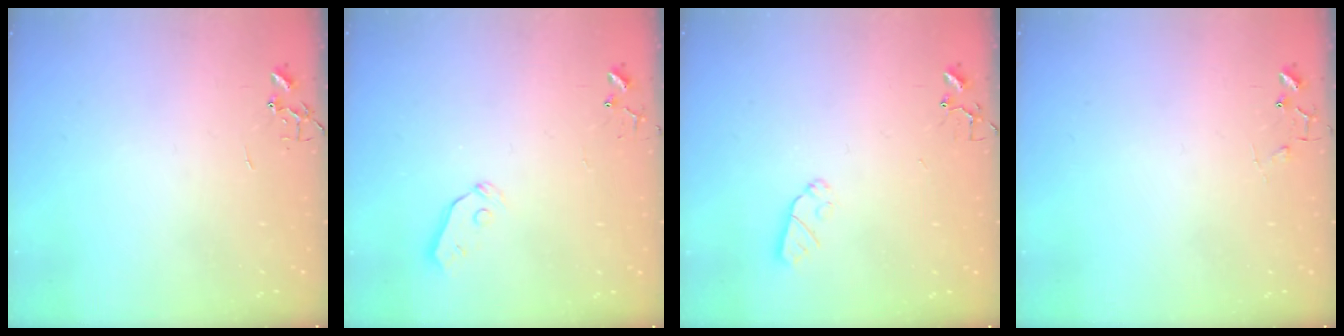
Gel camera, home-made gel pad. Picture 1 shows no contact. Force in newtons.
{"total": 3.4, "press": 3.4, "slide": 0.4}
{"total": 6.2, "press": 6.2, "slide": 0.3}
{"total": 5.7, "press": 5.7, "slide": 0.2}